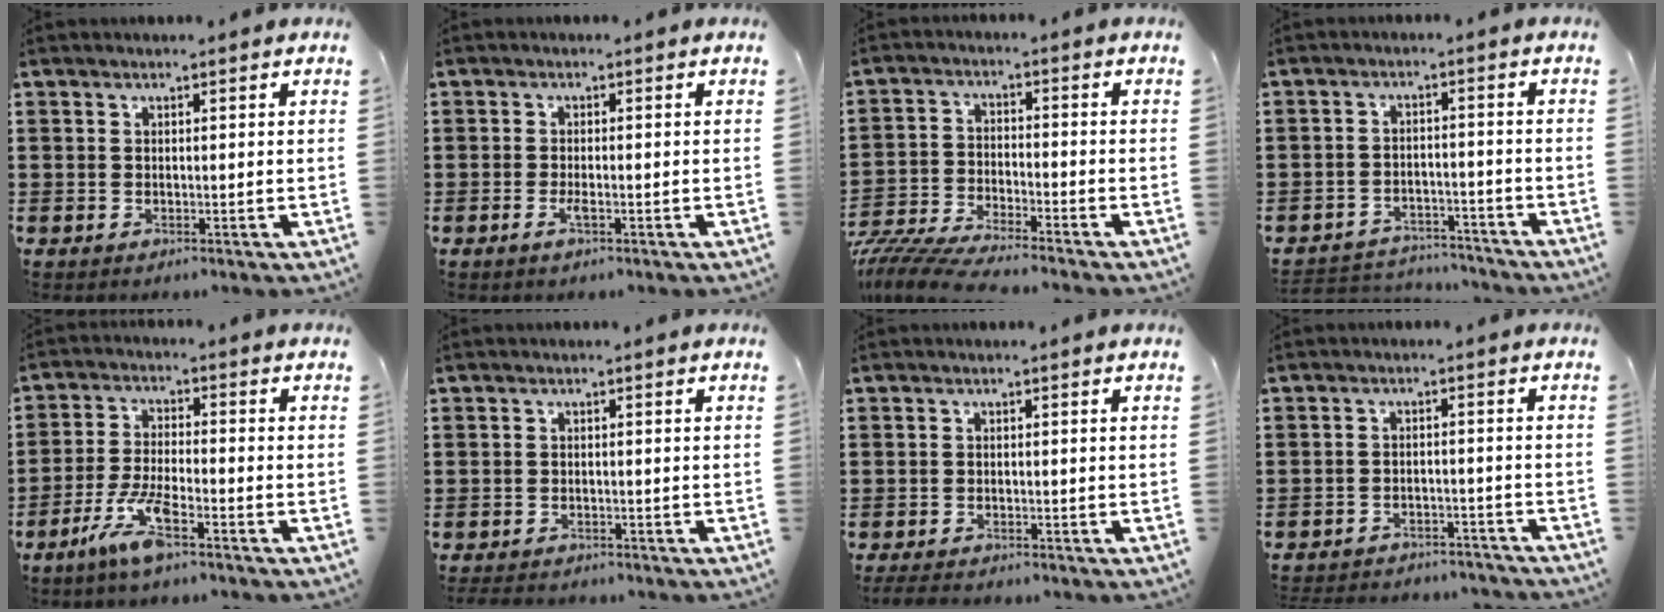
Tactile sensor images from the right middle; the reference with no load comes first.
{"total": 1.6, "force": [-0.7, 0.3, 1.4], "torque": [-0.034, -0.004, -0.014]}
{"total": 6.0, "force": [-5.8, 0.0, 1.4], "torque": [-0.047, -0.013, -0.121]}
{"total": 3.7, "force": [-3.7, 0.8, -0.2], "torque": [-0.006, 0.002, -0.079]}
{"total": 7.1, "force": [-4.1, 1.4, 5.6], "torque": [-0.124, -0.007, -0.078]}
{"total": 1.2, "force": [-1.2, 0.2, 0.1], "torque": [-0.006, -0.001, -0.026]}
{"total": 1.2, "force": [-1.1, 0.2, 0.3], "torque": [-0.009, -0.002, -0.022]}
{"total": 3.2, "force": [-3.2, 0.3, 0.0], "torque": [-0.007, 0.001, -0.068]}